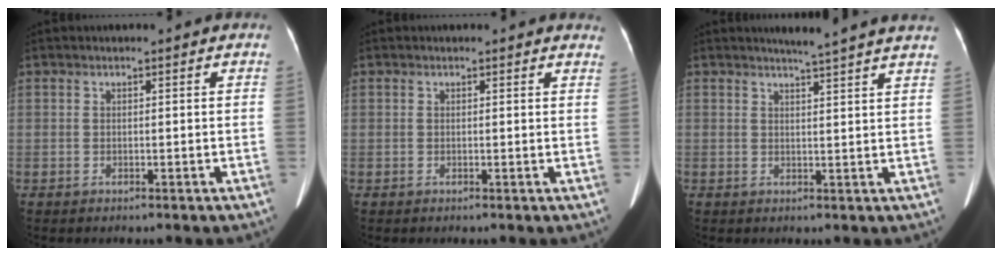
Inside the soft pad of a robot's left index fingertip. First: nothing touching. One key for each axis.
{"total": 2.2, "fx": 2.1, "fy": 0.5, "fz": 0.4, "tx": -0.004, "ty": -0.007, "tz": 0.001}
{"total": 7.8, "fx": 7.2, "fy": -0.3, "fz": 3.0, "tx": -0.038, "ty": 0.010, "tz": 0.074}